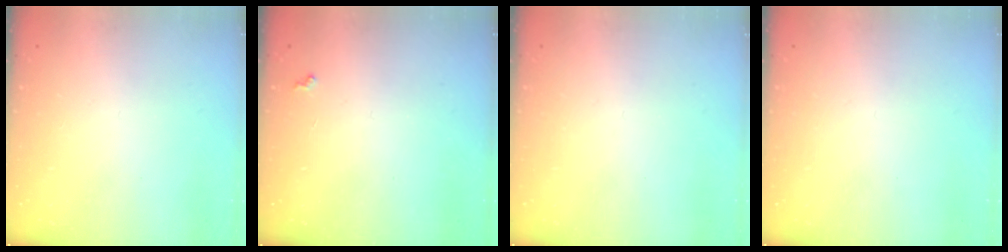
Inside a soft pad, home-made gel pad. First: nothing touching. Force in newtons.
{"total": 3.5, "press": 3.5, "slide": 0.5}
{"total": 0.0}
{"total": 0.0}